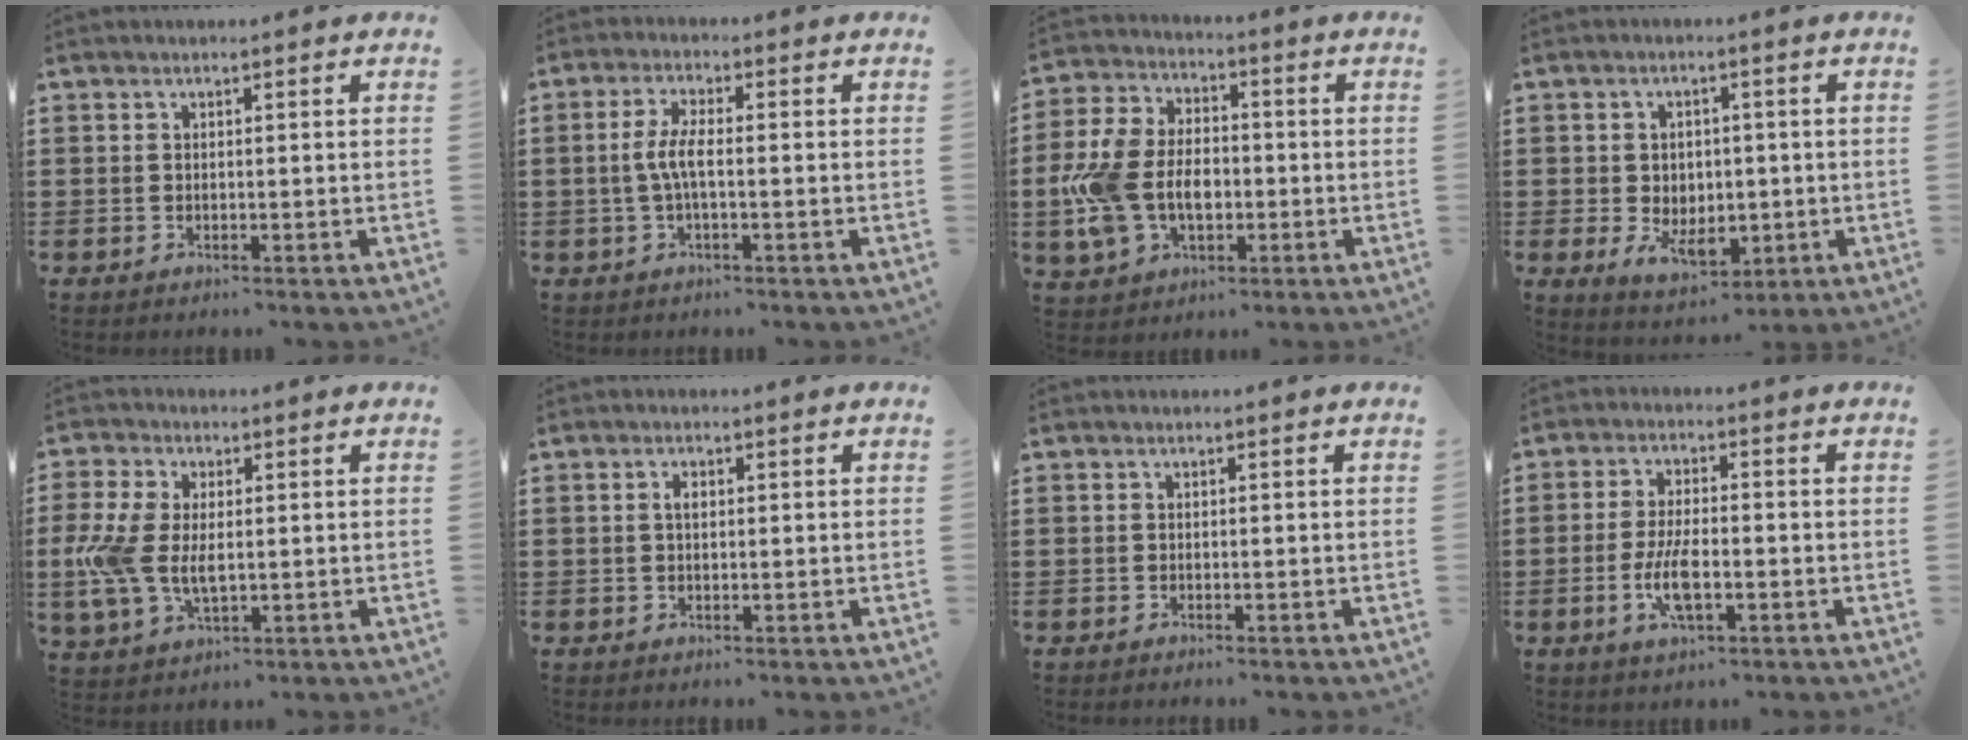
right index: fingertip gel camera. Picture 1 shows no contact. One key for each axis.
{"total": 4.3, "fx": -0.7, "fy": 1.1, "fz": 4.1, "tx": -0.096, "ty": -0.005, "tz": -0.021}
{"total": 9.8, "fx": -1.8, "fy": 6.7, "fz": 6.9, "tx": -0.187, "ty": 0.002, "tz": -0.041}
{"total": 5.1, "fx": -0.8, "fy": 4.0, "fz": 3.1, "tx": -0.048, "ty": 0.005, "tz": -0.017}
{"total": 7.9, "fx": -0.2, "fy": 4.7, "fz": 6.4, "tx": -0.161, "ty": 0.000, "tz": -0.011}
{"total": 1.5, "fx": 0.2, "fy": 0.8, "fz": 1.2, "tx": -0.026, "ty": 0.006, "tz": 0.003}
{"total": 0.0}
{"total": 6.0, "fx": -1.8, "fy": 2.1, "fz": 5.3, "tx": -0.116, "ty": -0.003, "tz": -0.037}